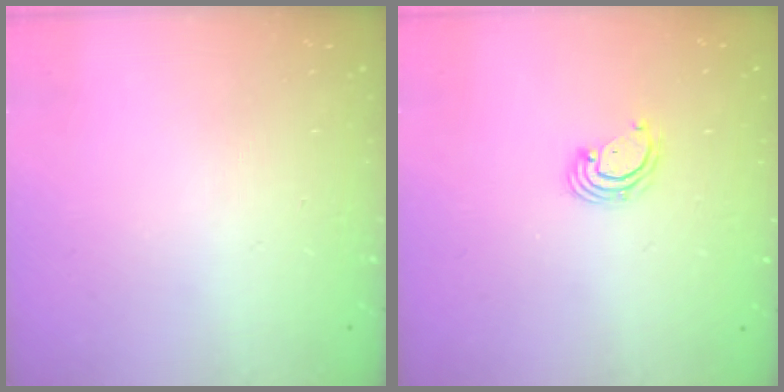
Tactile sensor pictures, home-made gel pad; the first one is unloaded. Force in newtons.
{"total": 2.4, "press": 2.4, "slide": 0.2}